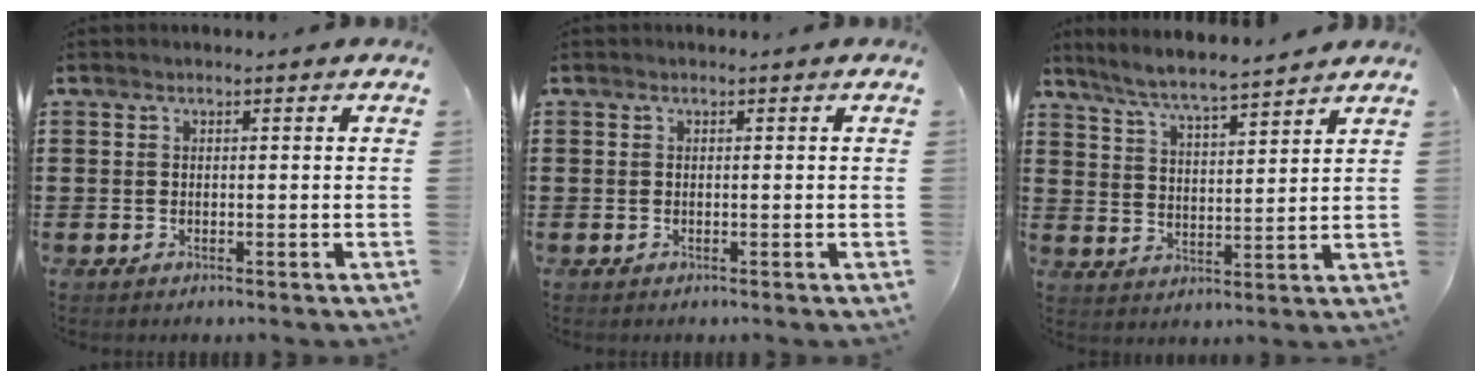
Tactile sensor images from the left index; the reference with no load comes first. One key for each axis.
{"total": 0.0}
{"total": 5.6, "fx": 5.3, "fy": -0.3, "fz": 1.9, "tx": -0.060, "ty": -0.030, "tz": 0.089}